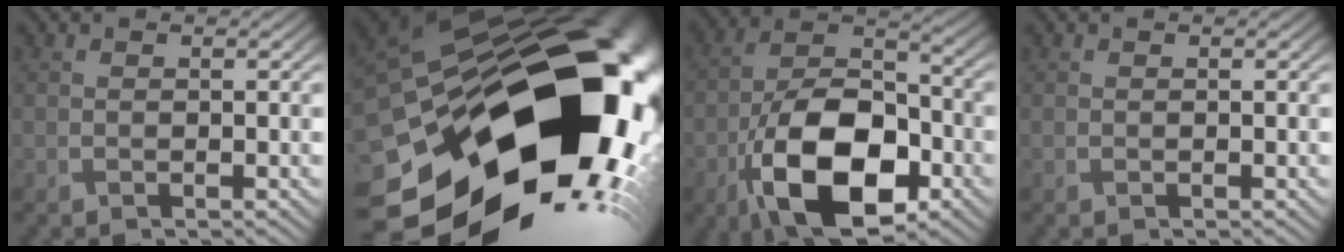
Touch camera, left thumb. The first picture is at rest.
{"total": 22.5, "force": [-8.2, 15.0, 14.6], "torque": [-0.241, -0.070, -0.115]}
{"total": 15.2, "force": [-6.6, 8.1, 11.1], "torque": [-0.211, -0.014, -0.129]}
{"total": 0.0}